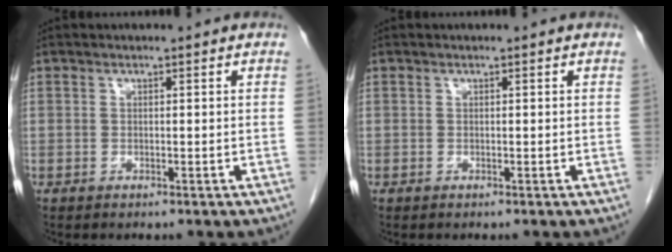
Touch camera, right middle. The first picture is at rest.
{"total": 0.0}